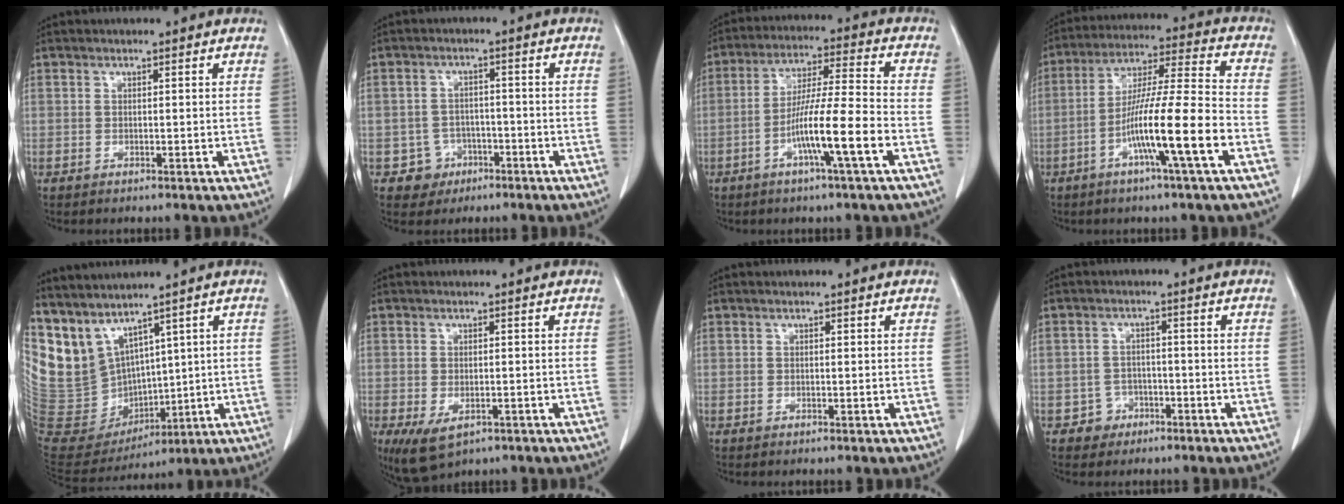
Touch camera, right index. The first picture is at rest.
{"total": 4.3, "force": [-2.1, 3.8, 0.0], "torque": [0.009, 0.017, -0.029]}
{"total": 10.9, "force": [-4.1, -0.5, 10.1], "torque": [-0.187, 0.002, -0.074]}
{"total": 12.3, "force": [-4.6, -0.7, 11.4], "torque": [-0.209, 0.002, -0.083]}
{"total": 12.7, "force": [9.1, 7.5, 4.7], "torque": [-0.113, 0.014, 0.221]}
{"total": 5.9, "force": [-3.0, 2.9, 4.1], "torque": [-0.076, -0.013, -0.042]}
{"total": 0.0}
{"total": 3.1, "force": [-1.7, 2.6, -0.1], "torque": [0.009, 0.015, -0.028]}